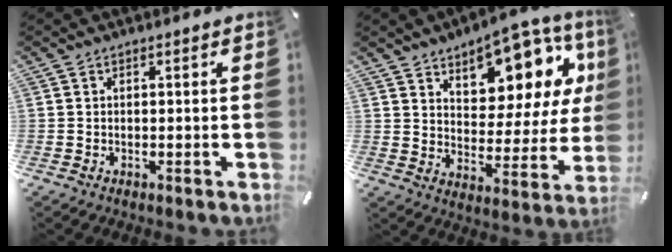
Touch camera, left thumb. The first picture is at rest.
{"total": 13.4, "force": [9.6, 7.4, 5.7], "torque": [-0.069, -0.092, 0.165]}